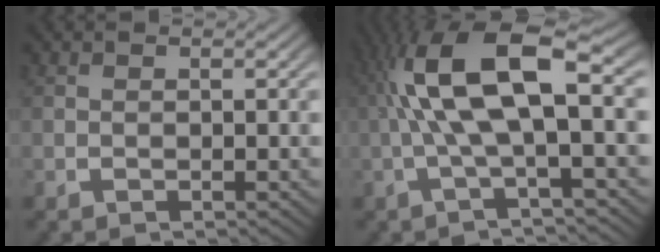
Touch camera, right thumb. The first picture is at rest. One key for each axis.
{"total": 10.4, "fx": 1.3, "fy": 4.1, "fz": 9.4, "tx": -0.193, "ty": 0.007, "tz": 0.019}